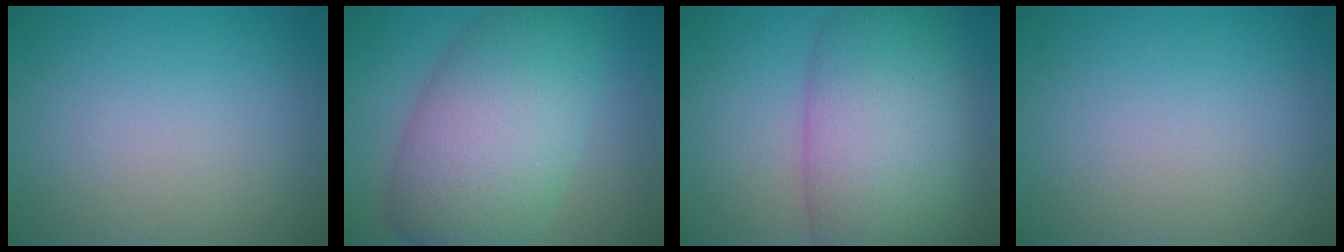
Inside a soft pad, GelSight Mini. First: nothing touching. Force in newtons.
{"total": 10.6, "press": 10.6, "slide": 0.1}
{"total": 10.9, "press": 10.9, "slide": 0.3}
{"total": 0.0}